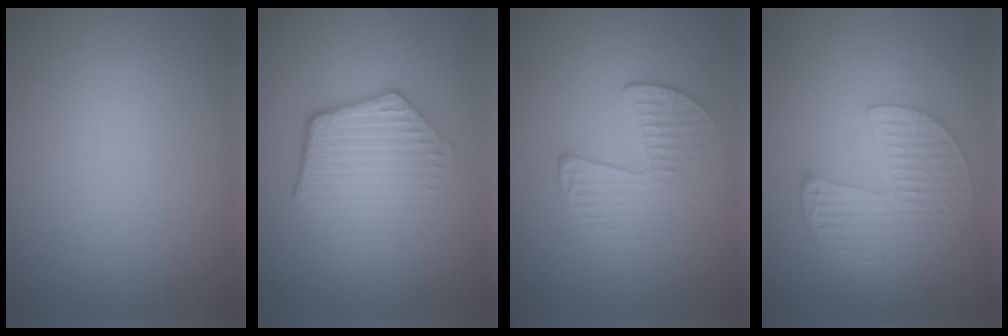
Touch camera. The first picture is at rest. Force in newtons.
{"total": 4.3, "press": 3.1, "slide": 2.9}
{"total": 2.2, "press": 1.3, "slide": 1.8}
{"total": 5.3, "press": 4.0, "slide": 3.5}